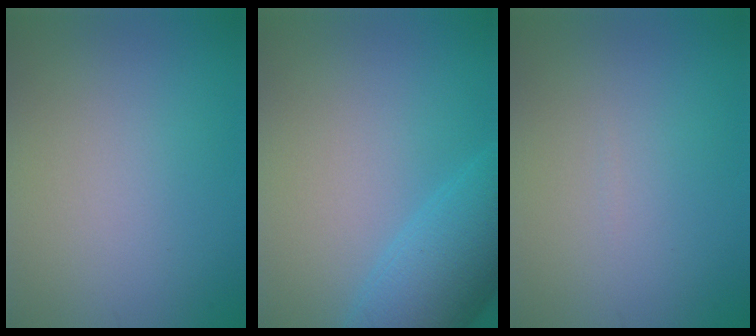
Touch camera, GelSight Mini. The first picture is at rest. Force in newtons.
{"total": 6.6, "press": 6.6, "slide": 0.2}
{"total": 0.0}